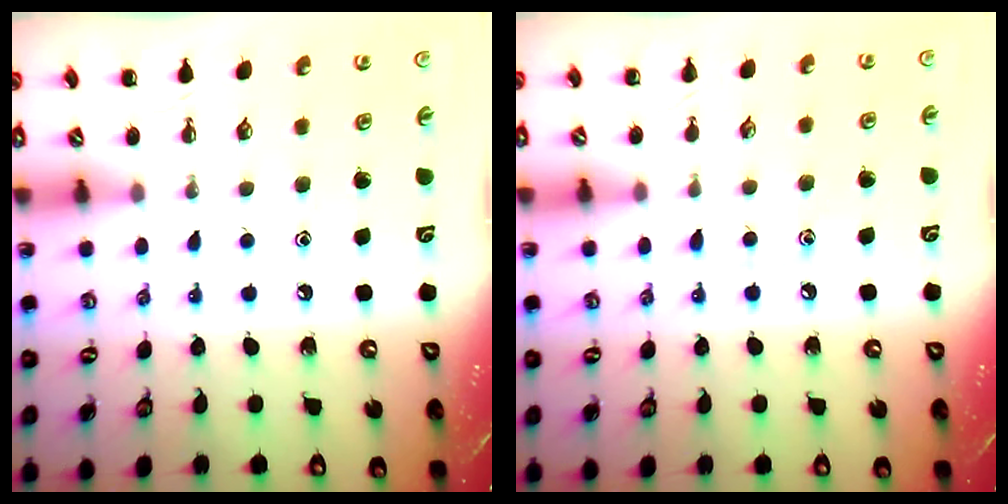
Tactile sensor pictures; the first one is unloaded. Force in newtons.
{"total": 6.5, "press": 6.1, "slide": 2.2}